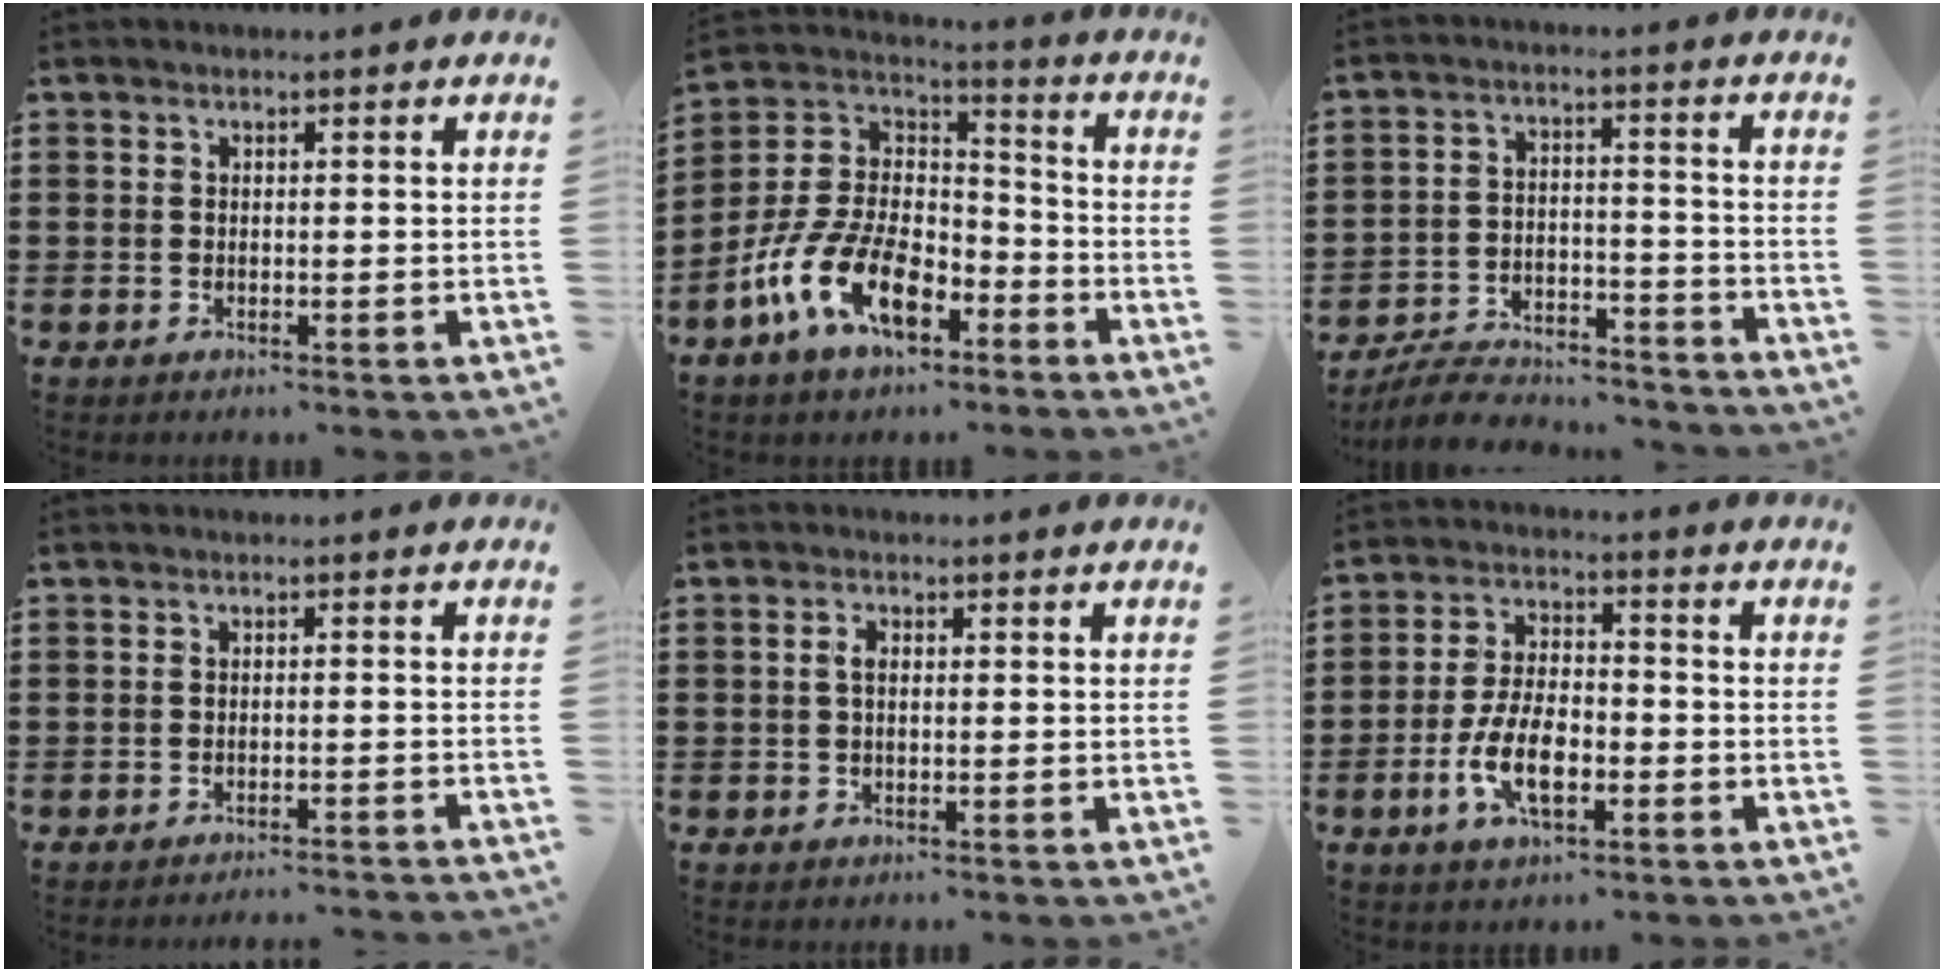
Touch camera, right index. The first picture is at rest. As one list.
[{"total": 13.1, "force": [-7.0, 6.7, 8.8], "torque": [-0.211, 0.010, -0.139]}, {"total": 6.8, "force": [-6.5, 1.3, 1.4], "torque": [-0.031, 0.017, -0.128]}, {"total": 1.9, "force": [-1.8, -0.4, 0.4], "torque": [-0.008, 0.003, -0.037]}, {"total": 1.6, "force": [0.1, 0.8, 1.4], "torque": [-0.036, 0.001, -0.003]}, {"total": 8.5, "force": [-3.1, 3.9, 7.0], "torque": [-0.155, -0.006, -0.061]}]